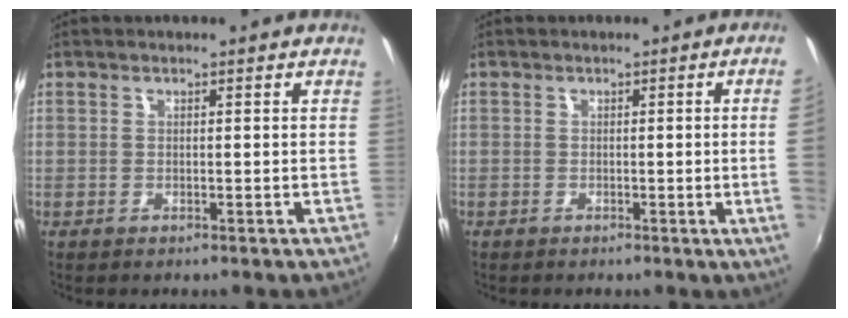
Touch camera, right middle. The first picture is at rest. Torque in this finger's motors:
{"motor_torque": [1.06, -1.07, -0.94, -0.21]}